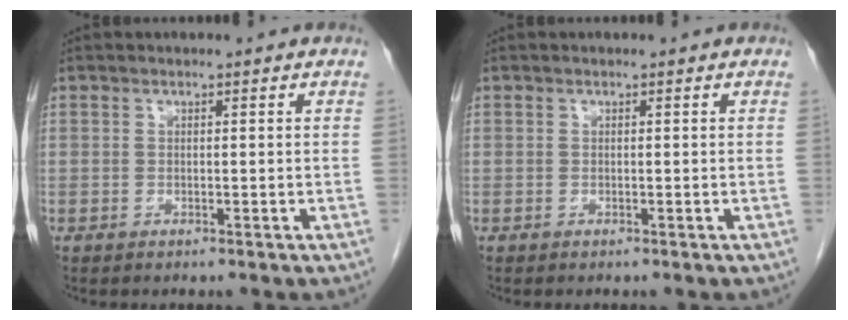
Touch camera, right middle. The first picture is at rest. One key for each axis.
{"total": 0.0}